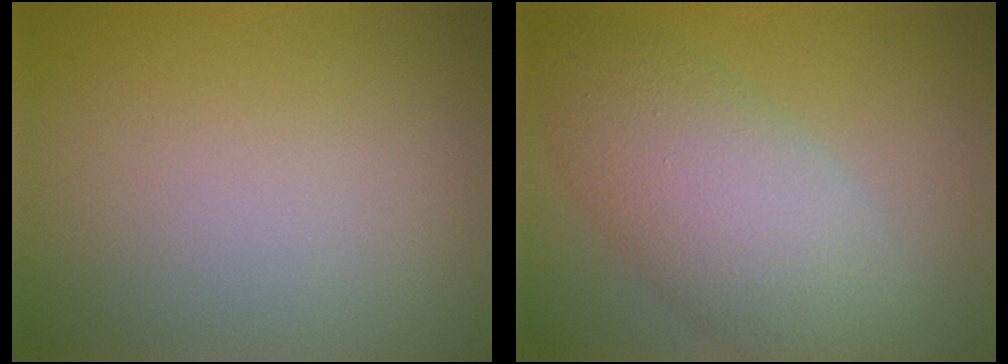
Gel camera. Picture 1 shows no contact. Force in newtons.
{"total": 7.2, "press": 7.2, "slide": 0.4}